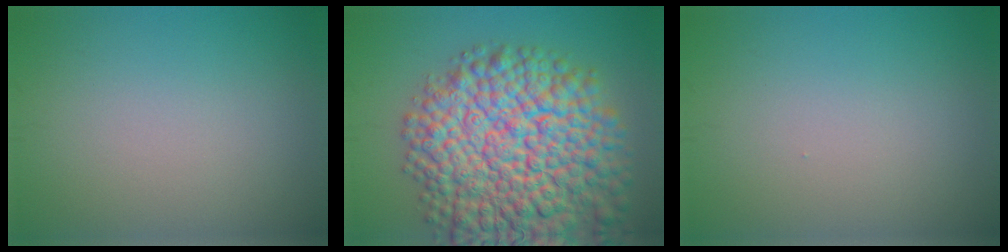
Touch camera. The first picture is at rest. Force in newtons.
{"total": 15.6, "press": 15.6, "slide": 0.7}
{"total": 0.0}